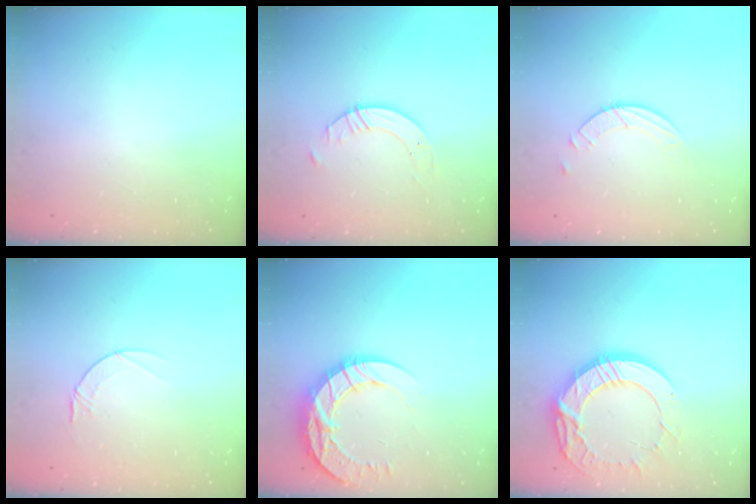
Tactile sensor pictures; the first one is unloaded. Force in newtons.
{"total": 5.0, "press": 5.0, "slide": 0.5}
{"total": 3.7, "press": 3.7, "slide": 0.4}
{"total": 3.9, "press": 3.9, "slide": 0.4}
{"total": 17.9, "press": 17.8, "slide": 1.4}
{"total": 17.6, "press": 17.5, "slide": 1.5}